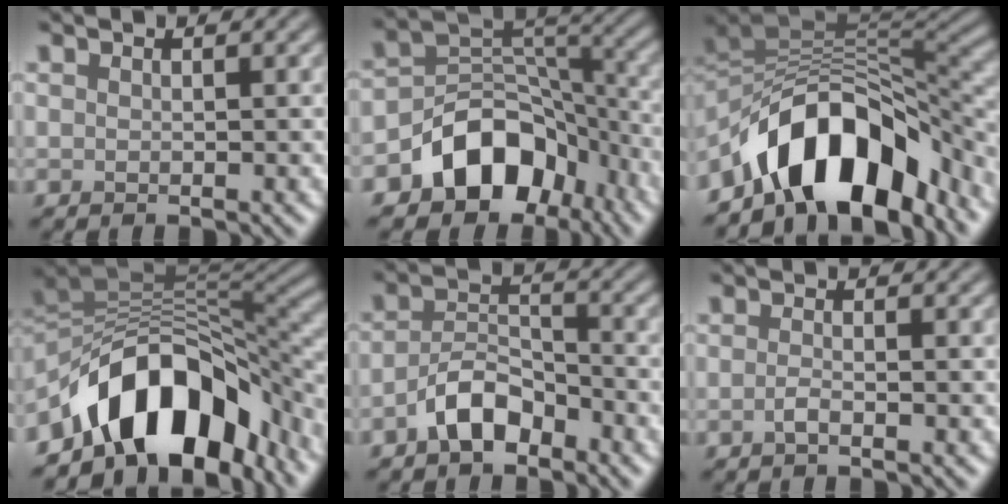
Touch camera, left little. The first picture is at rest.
{"total": 8.0, "force": [-4.4, 5.6, 3.6], "torque": [-0.030, 0.001, -0.084]}
{"total": 12.0, "force": [-7.1, 5.7, 7.8], "torque": [-0.104, 0.005, -0.127]}
{"total": 12.9, "force": [-6.9, 7.0, 8.3], "torque": [-0.118, 0.011, -0.124]}
{"total": 4.1, "force": [-2.6, 1.9, 2.4], "torque": [-0.041, 0.012, -0.055]}
{"total": 1.0, "force": [-0.5, 0.3, 0.9], "torque": [-0.017, 0.001, -0.012]}